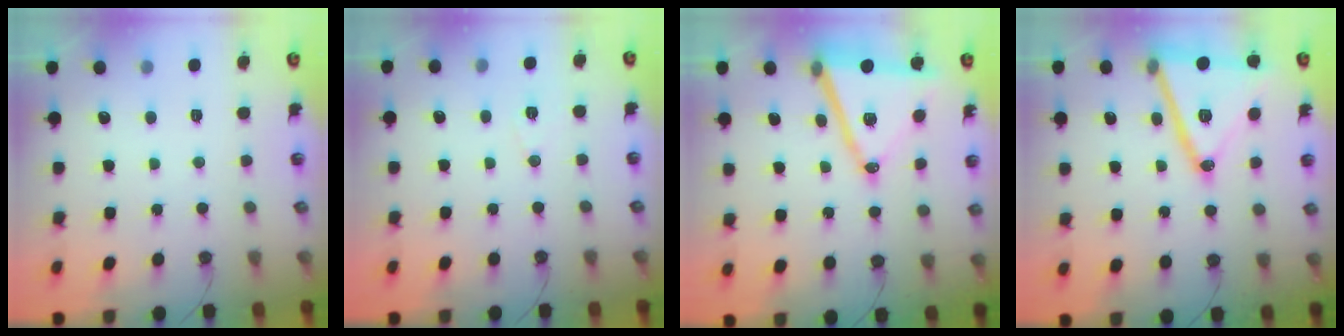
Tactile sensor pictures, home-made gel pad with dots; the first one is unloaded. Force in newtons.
{"total": 6.2, "press": 4.4, "slide": 4.4}
{"total": 15.2, "press": 14.7, "slide": 3.9}
{"total": 22.6, "press": 22.3, "slide": 3.3}